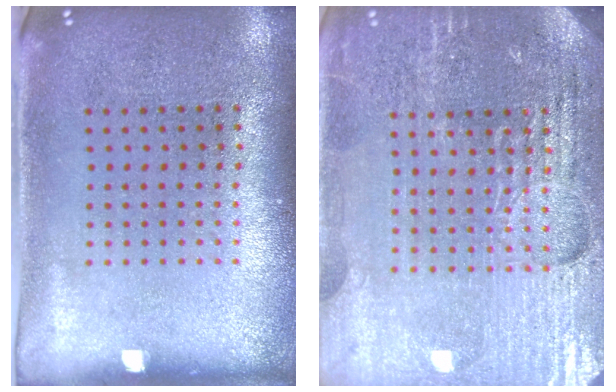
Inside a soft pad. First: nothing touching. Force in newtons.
{"total": 4.7, "press": 4.4, "slide": 1.7}